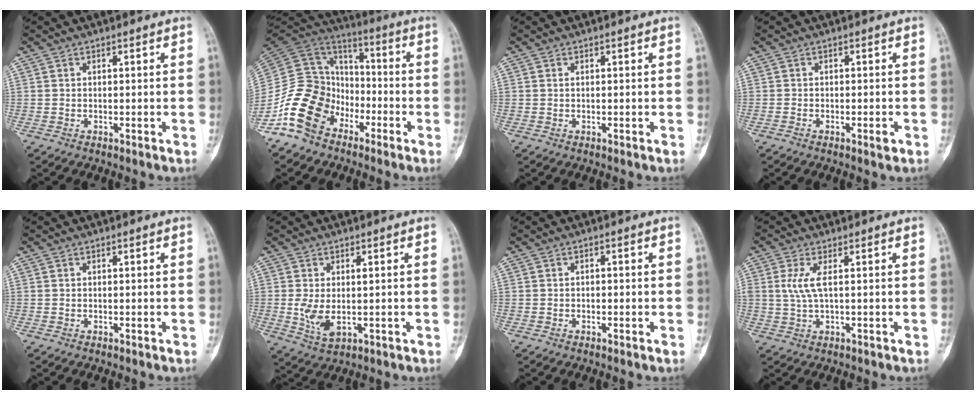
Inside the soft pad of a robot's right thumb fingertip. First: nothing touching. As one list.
[{"total": 16.6, "force": [-9.0, 12.0, 7.2], "torque": [-0.124, 0.081, -0.177]}, {"total": 0.0}, {"total": 1.4, "force": [-0.7, 0.4, 1.1], "torque": [-0.018, -0.001, -0.013]}, {"total": 0.0}, {"total": 6.0, "force": [-0.4, 2.9, 5.2], "torque": [-0.109, -0.005, 0.003]}, {"total": 0.8, "force": [-0.2, 0.6, 0.5], "torque": [-0.004, 0.002, -0.006]}, {"total": 3.9, "force": [0.8, 1.0, 3.7], "torque": [-0.104, 0.002, 0.020]}]